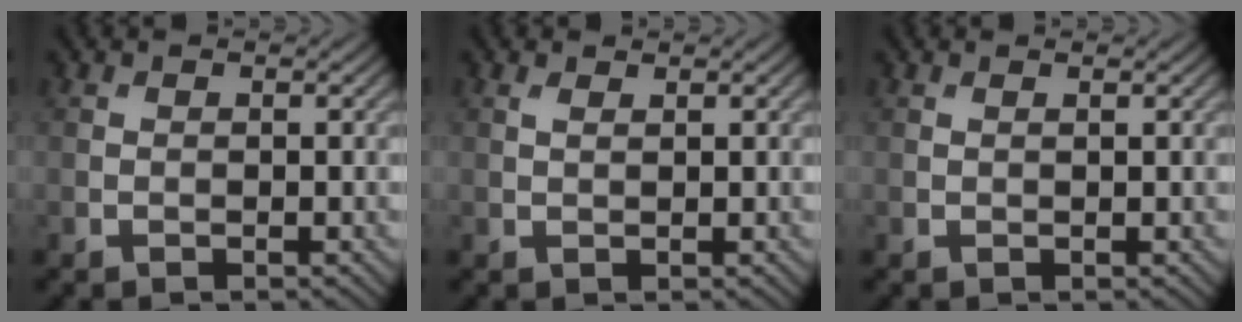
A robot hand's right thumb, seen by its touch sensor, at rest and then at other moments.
{"total": 0.8, "force": [0.6, 0.2, 0.5], "torque": [-0.016, 0.003, 0.012]}
{"total": 0.5, "force": [0.3, 0.0, 0.4], "torque": [-0.010, 0.003, 0.003]}